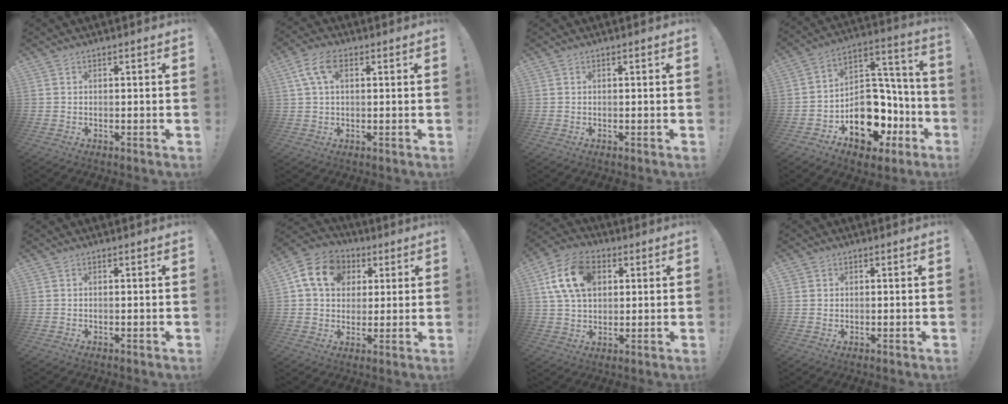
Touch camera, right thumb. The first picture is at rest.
{"total": 7.2, "force": [2.4, 4.0, 5.5], "torque": [-0.106, 0.007, 0.046]}
{"total": 0.0}
{"total": 18.0, "force": [-7.6, 13.4, 9.4], "torque": [-0.104, 0.044, -0.103]}
{"total": 0.0}
{"total": 14.5, "force": [4.6, 11.4, 7.6], "torque": [-0.104, -0.002, 0.090]}
{"total": 15.4, "force": [5.0, 10.6, 10.1], "torque": [-0.177, 0.001, 0.098]}
{"total": 1.7, "force": [0.9, 1.5, 0.3], "torque": [0.000, -0.003, 0.015]}